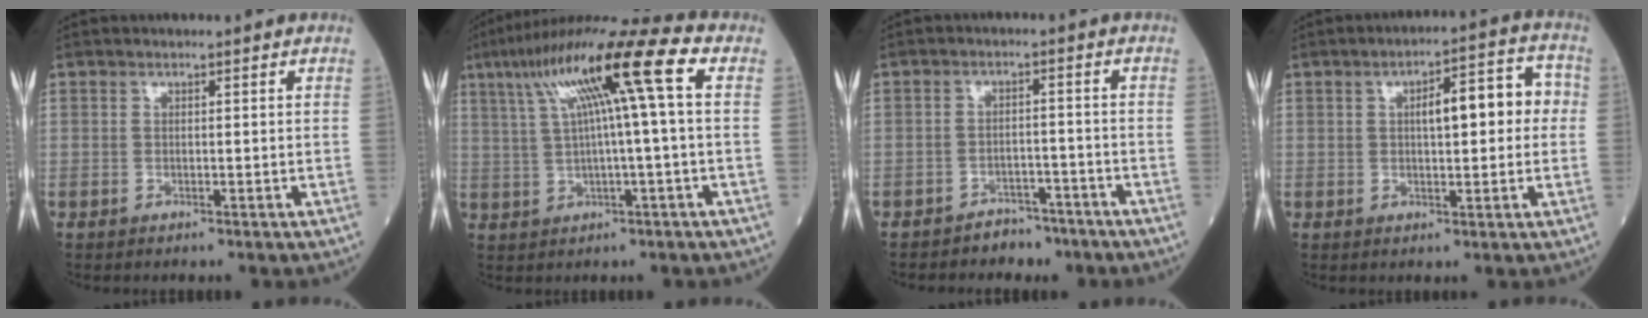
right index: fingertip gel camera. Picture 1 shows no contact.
{"total": 15.2, "force": [4.7, 0.3, 14.5], "torque": [-0.248, 0.044, 0.077]}
{"total": 4.7, "force": [-3.8, 2.7, 0.4], "torque": [-0.005, 0.011, -0.054]}
{"total": 8.2, "force": [1.0, 2.6, 7.8], "torque": [-0.107, 0.034, 0.015]}